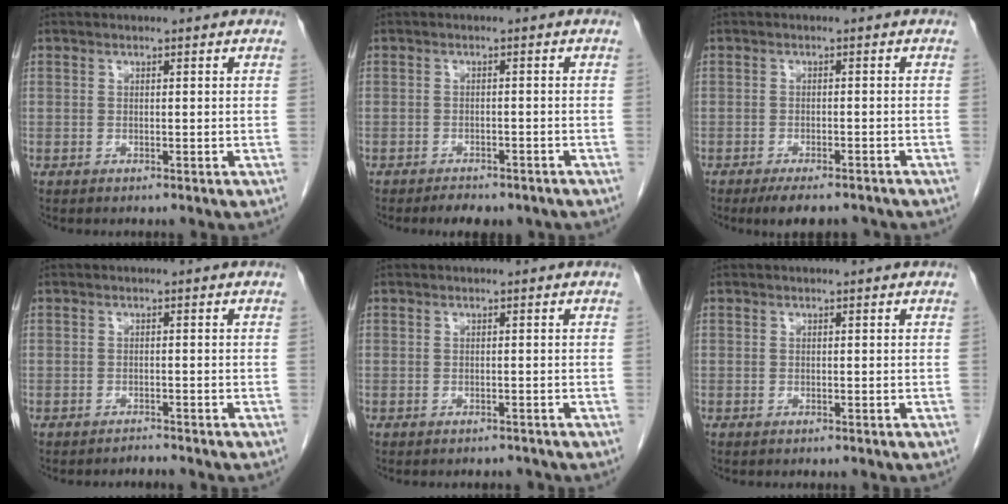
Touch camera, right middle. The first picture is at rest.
{"total": 4.8, "force": [-3.9, 1.9, 2.1], "torque": [-0.027, -0.004, -0.046]}
{"total": 6.5, "force": [-5.4, 1.7, 3.1], "torque": [-0.037, -0.006, -0.078]}
{"total": 1.0, "force": [-0.9, -0.3, -0.2], "torque": [0.001, -0.008, -0.012]}
{"total": 1.5, "force": [-1.5, 0.4, -0.1], "torque": [0.001, -0.004, -0.019]}
{"total": 0.0}